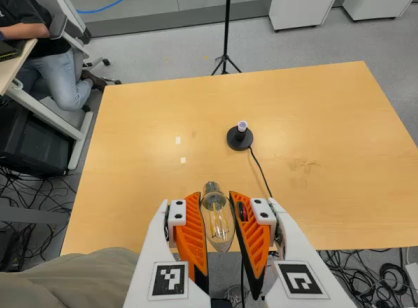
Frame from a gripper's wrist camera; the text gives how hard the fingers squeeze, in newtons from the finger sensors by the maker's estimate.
{"total": 21.4, "left": 22.9, "right": 20.0}